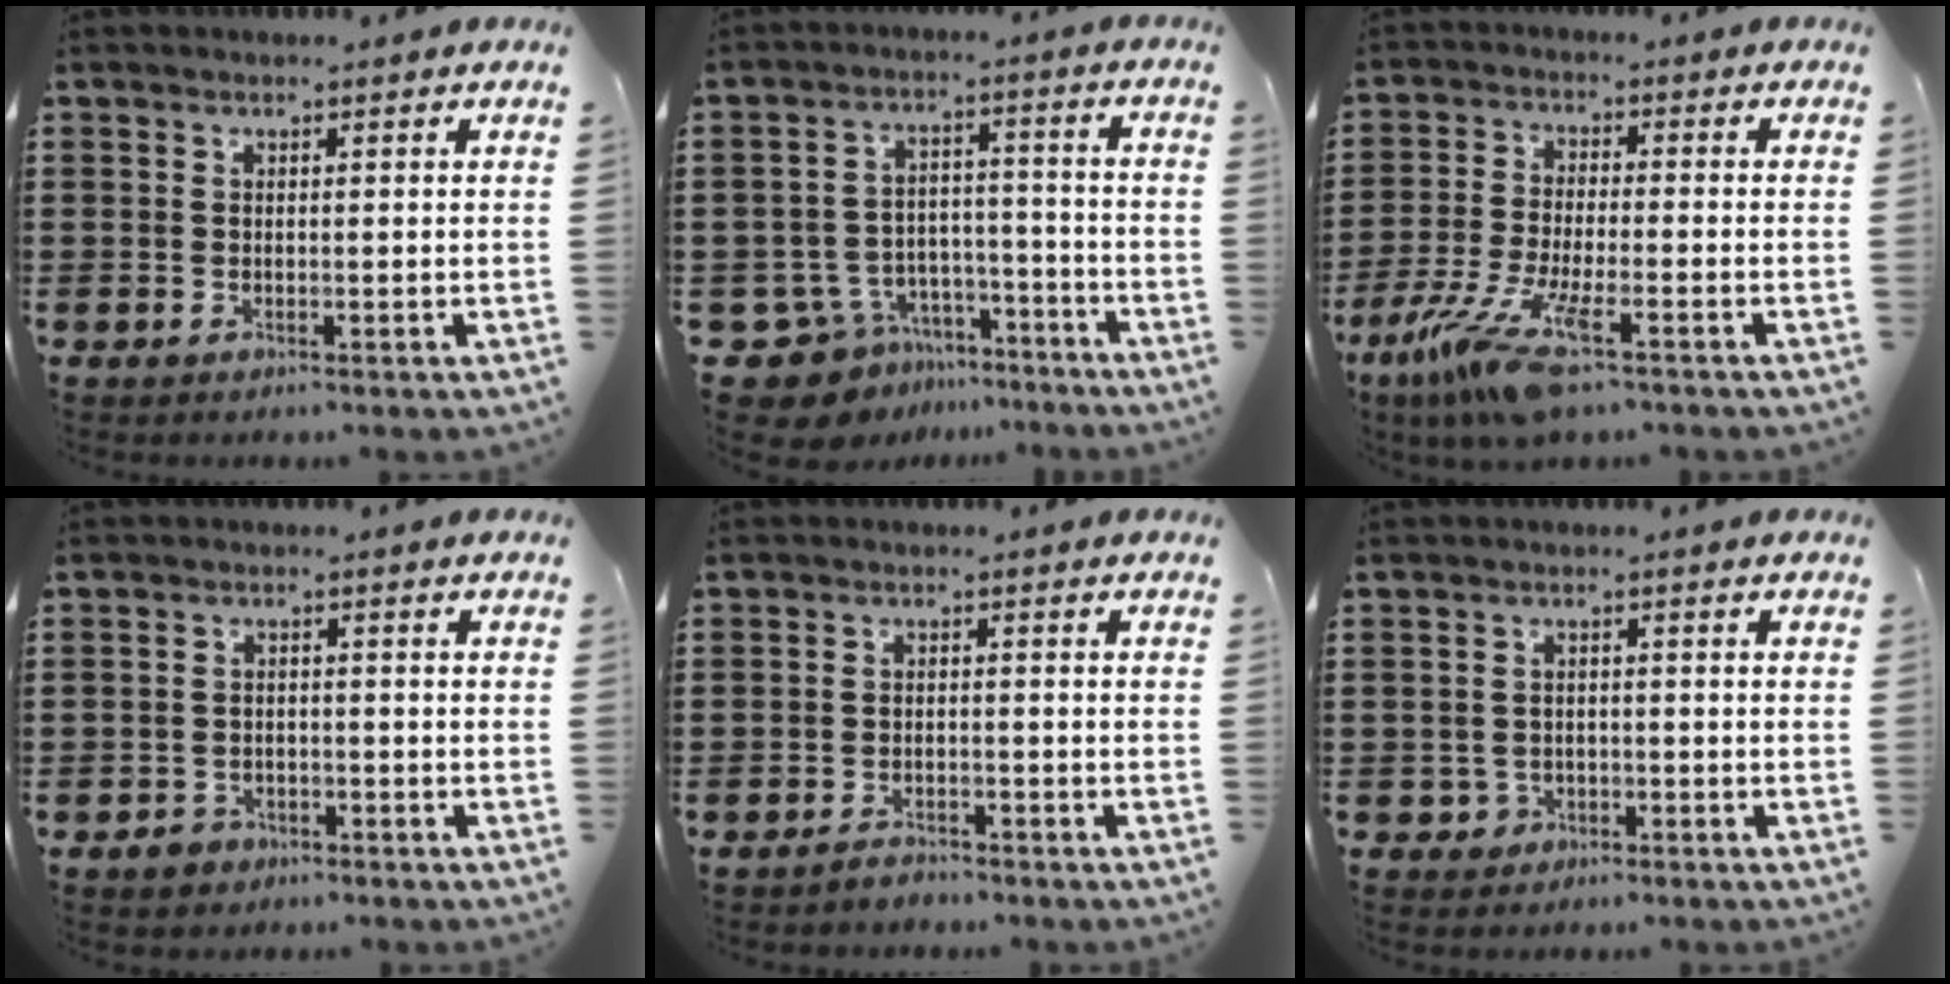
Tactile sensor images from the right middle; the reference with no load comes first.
{"total": 9.2, "force": [-8.3, 3.8, 1.4], "torque": [-0.047, 0.025, -0.160]}
{"total": 9.4, "force": [-6.2, 1.0, 7.0], "torque": [-0.161, -0.023, -0.124]}
{"total": 1.9, "force": [-1.5, 1.0, 0.1], "torque": [-0.009, 0.001, -0.033]}
{"total": 2.0, "force": [-2.0, 0.2, -0.1], "torque": [-0.005, 0.001, -0.043]}
{"total": 1.9, "force": [-1.3, 1.4, 0.3], "torque": [-0.014, -0.001, -0.029]}